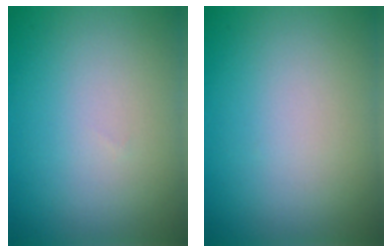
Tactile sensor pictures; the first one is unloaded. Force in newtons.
{"total": 0.0}